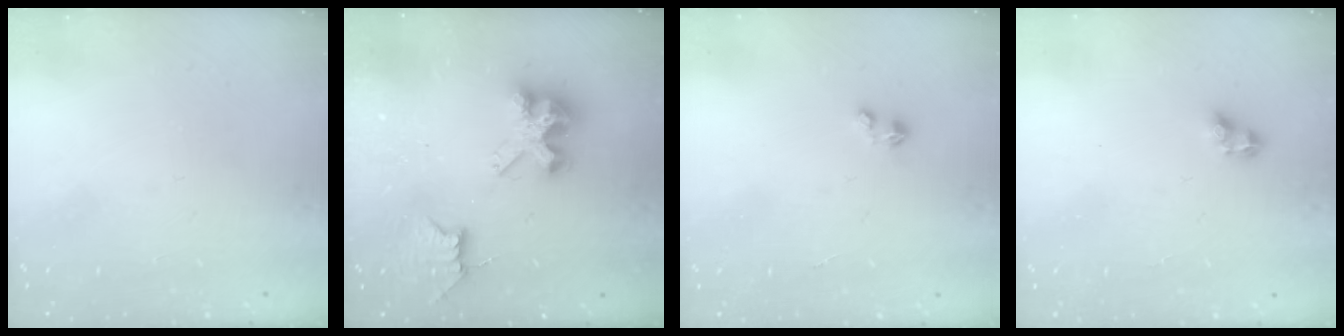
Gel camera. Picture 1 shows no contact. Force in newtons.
{"total": 7.8, "press": 7.7, "slide": 0.5}
{"total": 0.0}
{"total": 2.9, "press": 2.6, "slide": 1.1}